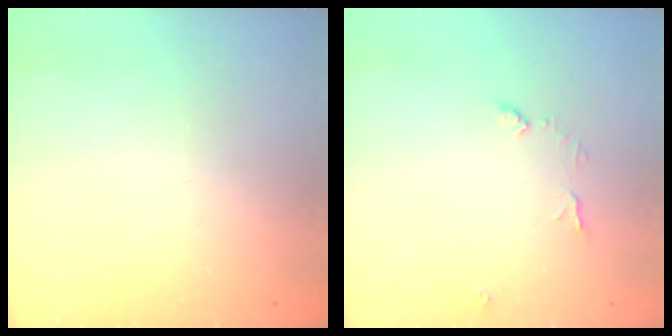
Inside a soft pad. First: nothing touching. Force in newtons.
{"total": 6.8, "press": 6.8, "slide": 0.4}